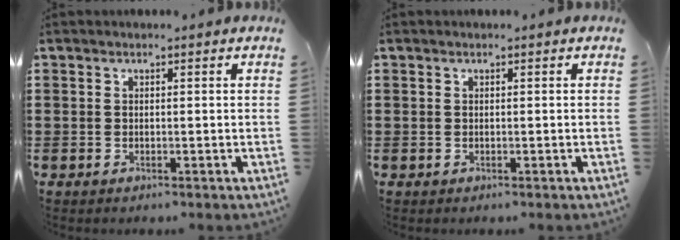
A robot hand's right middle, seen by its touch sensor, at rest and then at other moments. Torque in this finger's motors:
{"motor_torque": [0.00, 0.00, 0.02, 0.01]}